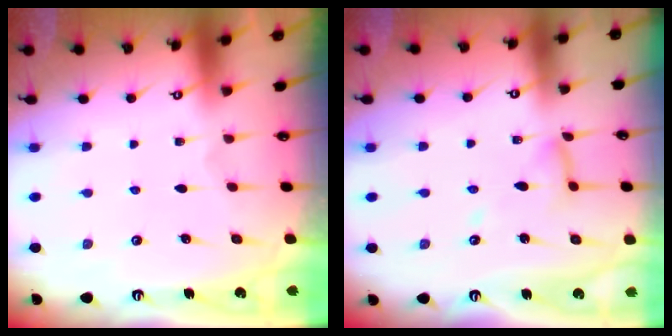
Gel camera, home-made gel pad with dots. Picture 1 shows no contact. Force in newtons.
{"total": 8.6, "press": 8.6, "slide": 0.6}